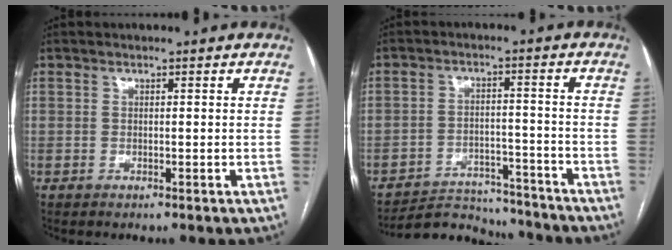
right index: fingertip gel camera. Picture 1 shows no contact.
{"total": 11.9, "force": [-11.6, 2.4, 1.1], "torque": [-0.009, 0.010, -0.171]}